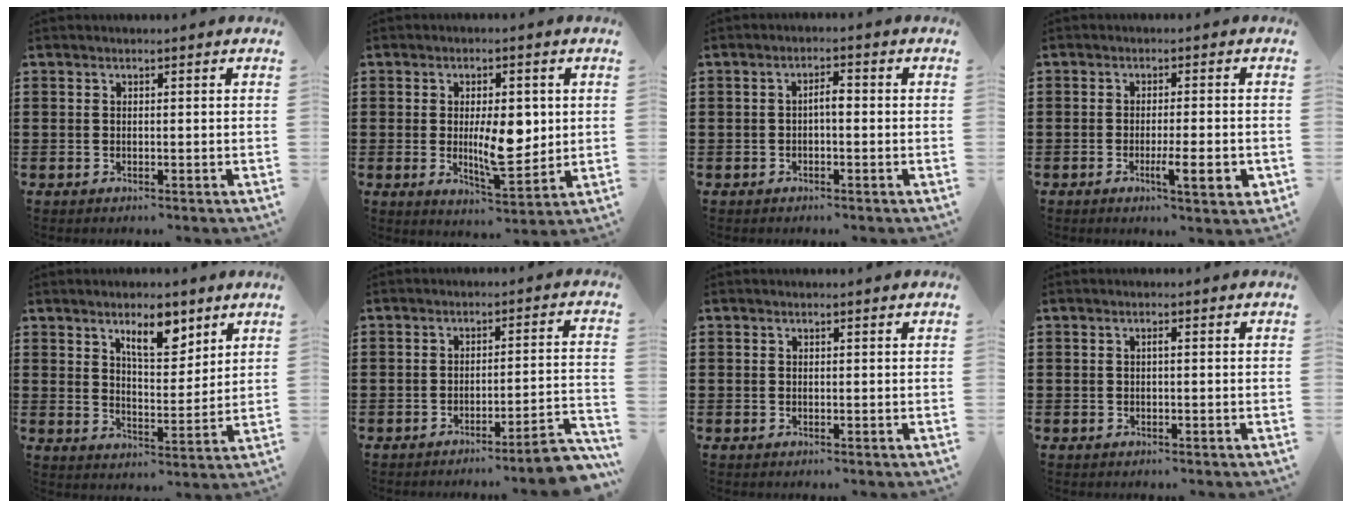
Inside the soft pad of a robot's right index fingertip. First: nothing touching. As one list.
[{"total": 8.5, "force": [0.4, 3.7, 7.7], "torque": [-0.116, 0.003, 0.004]}, {"total": 2.1, "force": [-0.4, 0.6, 2.0], "torque": [-0.038, 0.005, -0.010]}, {"total": 5.9, "force": [-2.0, 0.8, 5.5], "torque": [-0.093, -0.013, -0.033]}, {"total": 7.2, "force": [4.9, 2.8, 4.4], "torque": [-0.068, -0.011, 0.081]}, {"total": 4.9, "force": [-4.1, -0.1, 2.7], "torque": [-0.045, -0.011, -0.079]}, {"total": 0.0}, {"total": 0.7, "force": [0.0, 0.0, 0.7], "torque": [-0.011, -0.002, -0.001]}]